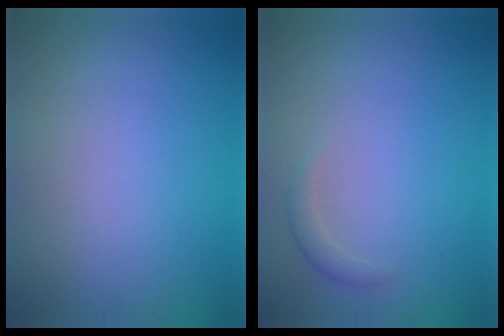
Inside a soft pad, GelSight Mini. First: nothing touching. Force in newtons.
{"total": 1.2, "press": 1.2, "slide": 0.1}